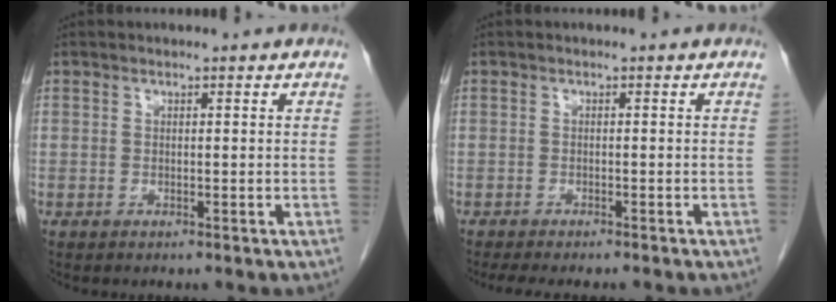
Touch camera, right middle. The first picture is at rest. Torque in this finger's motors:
{"motor_torque": [0.59, -0.44, 0.03, 0.03]}